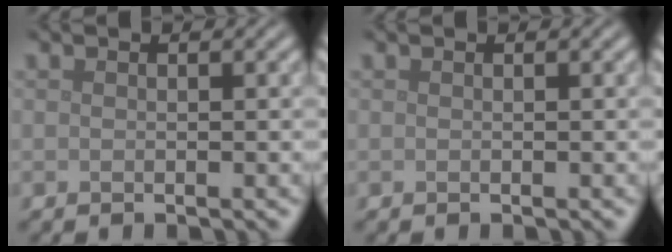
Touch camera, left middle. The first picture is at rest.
{"total": 0.0}